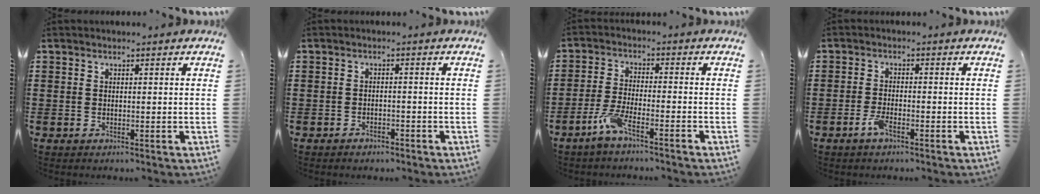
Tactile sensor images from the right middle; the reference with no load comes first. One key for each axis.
{"total": 1.4, "fx": -1.3, "fy": 0.3, "fz": 0.1, "tx": -0.006, "ty": 0.001, "tz": -0.029}
{"total": 5.2, "fx": -3.8, "fy": 0.6, "fz": 3.5, "tx": -0.084, "ty": -0.007, "tz": -0.075}
{"total": 2.9, "fx": -1.7, "fy": 0.7, "fz": 2.1, "tx": -0.059, "ty": -0.004, "tz": -0.039}